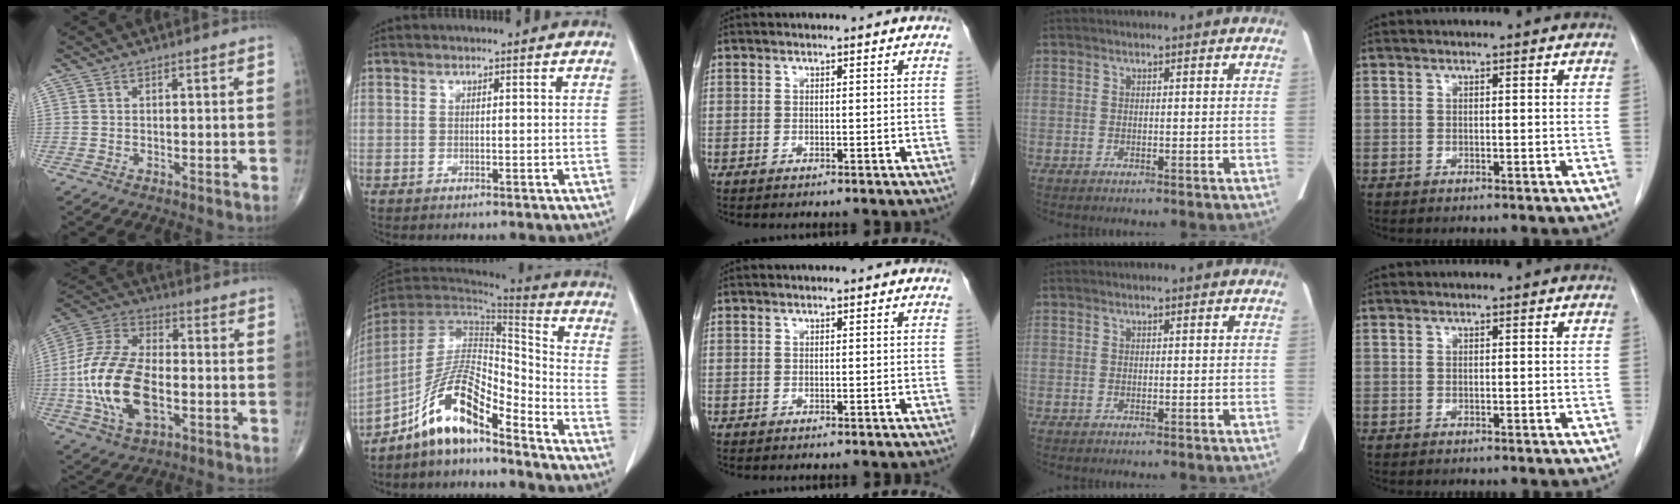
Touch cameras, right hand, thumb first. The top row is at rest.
{"thumb": {"total": 18.5, "force": [-3.3, 10.1, 15.1], "torque": [-0.306, 0.018, -0.060]}, "index": {"total": 12.0, "force": [-8.4, 2.6, 8.1], "torque": [-0.157, 0.018, -0.153]}}